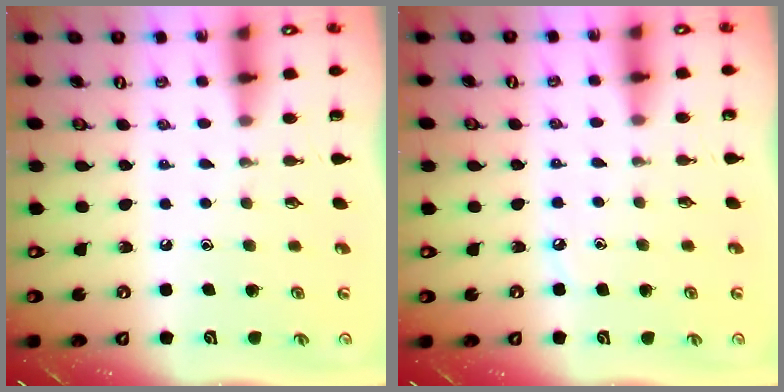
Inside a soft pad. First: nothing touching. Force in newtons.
{"total": 2.8, "press": 2.7, "slide": 0.4}